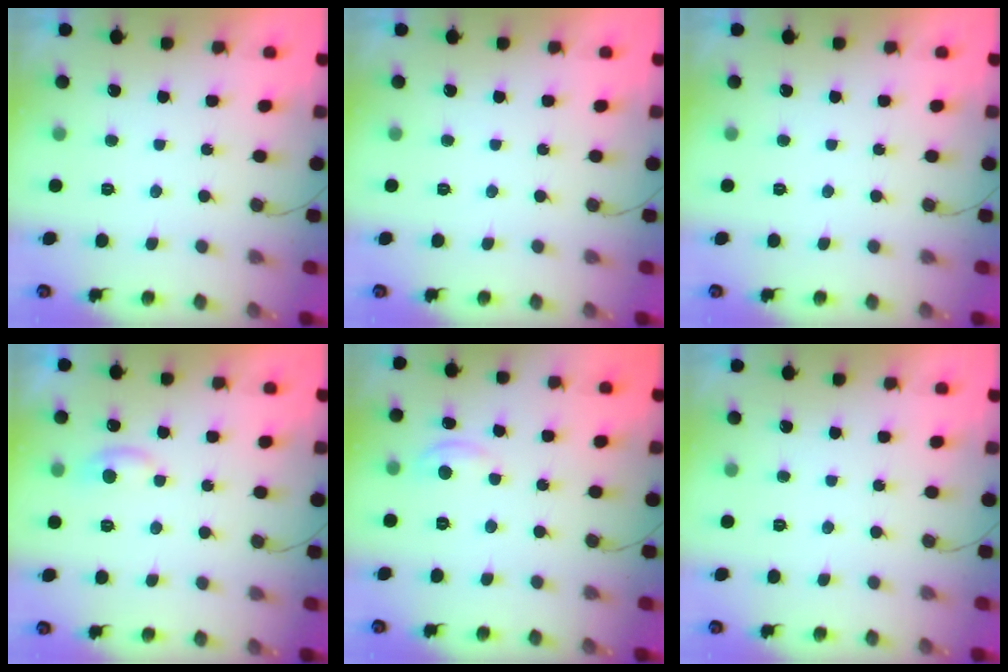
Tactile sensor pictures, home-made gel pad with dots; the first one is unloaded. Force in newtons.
{"total": 0.0}
{"total": 0.0}
{"total": 5.2, "press": 5.2, "slide": 0.7}
{"total": 2.9, "press": 2.8, "slide": 0.3}
{"total": 0.0}